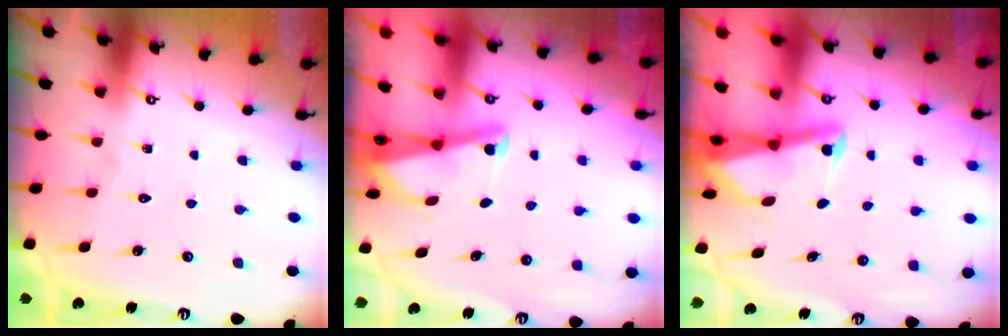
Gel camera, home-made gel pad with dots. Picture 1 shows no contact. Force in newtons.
{"total": 2.2, "press": 2.2, "slide": 0.3}
{"total": 2.7, "press": 2.6, "slide": 0.6}